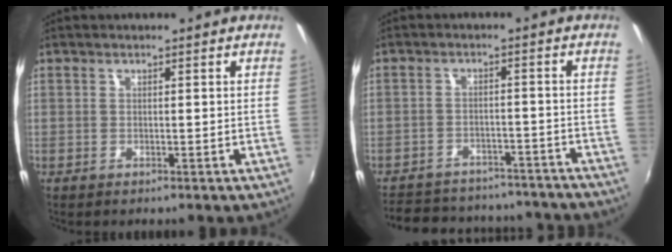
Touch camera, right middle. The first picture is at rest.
{"total": 20.5, "force": [-17.8, 7.4, 7.1], "torque": [-0.154, 0.019, -0.225]}